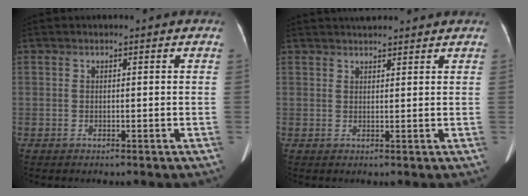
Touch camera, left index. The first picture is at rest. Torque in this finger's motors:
{"motor_torque": [0.70, -0.91, 0.08, 0.04]}